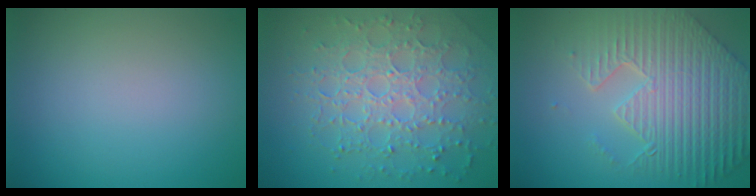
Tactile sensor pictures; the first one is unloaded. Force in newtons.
{"total": 7.7, "press": 5.4, "slide": 5.4}
{"total": 9.2, "press": 6.5, "slide": 6.6}